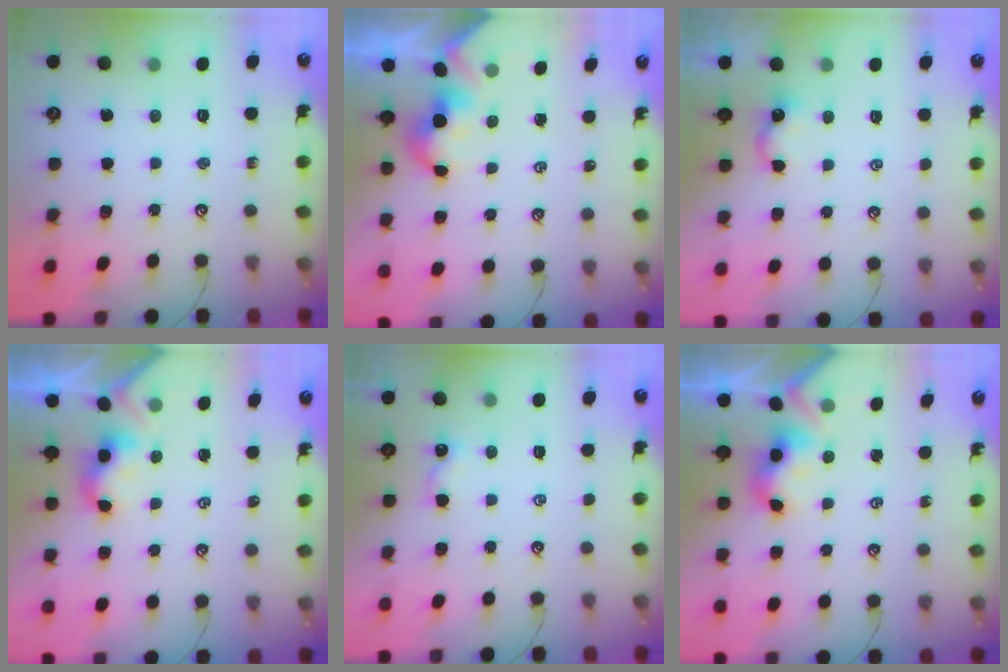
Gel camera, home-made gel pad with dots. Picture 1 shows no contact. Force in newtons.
{"total": 2.0, "press": 2.0, "slide": 0.2}
{"total": 2.6, "press": 2.6, "slide": 0.2}
{"total": 2.0, "press": 2.0, "slide": 0.2}
{"total": 0.9, "press": 0.9, "slide": 0.3}
{"total": 3.5, "press": 3.4, "slide": 0.4}